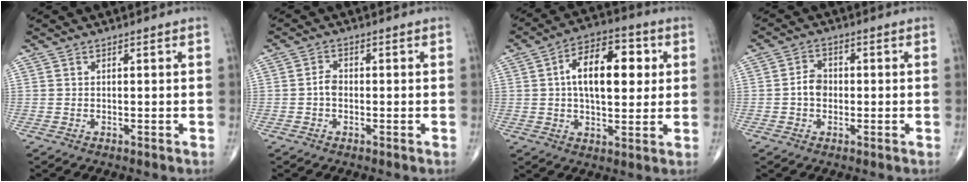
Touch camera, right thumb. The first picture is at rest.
{"total": 2.2, "force": [-0.5, 1.5, 1.6], "torque": [-0.022, 0.007, -0.015]}
{"total": 15.0, "force": [2.7, 8.0, 12.4], "torque": [-0.172, 0.013, 0.038]}
{"total": 3.9, "force": [-0.5, 3.0, 2.4], "torque": [-0.031, 0.013, -0.016]}